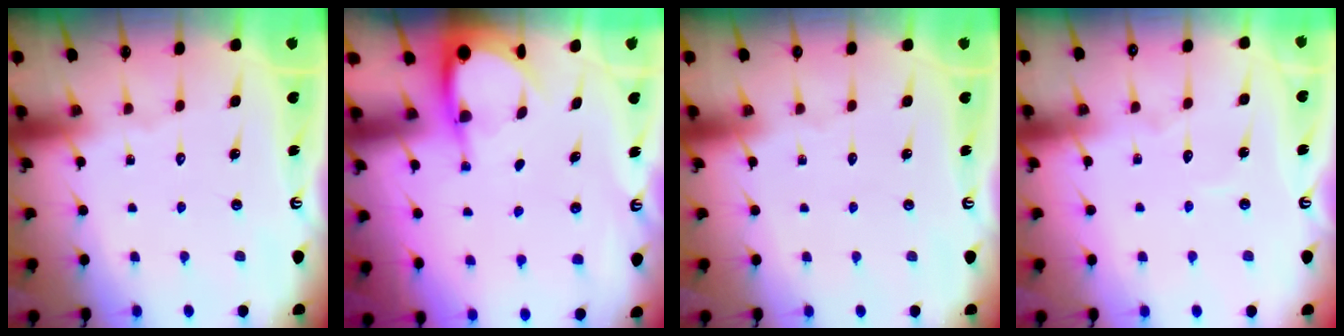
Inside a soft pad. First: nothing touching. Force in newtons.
{"total": 3.9, "press": 3.9, "slide": 0.4}
{"total": 0.0}
{"total": 2.9, "press": 2.9, "slide": 0.3}